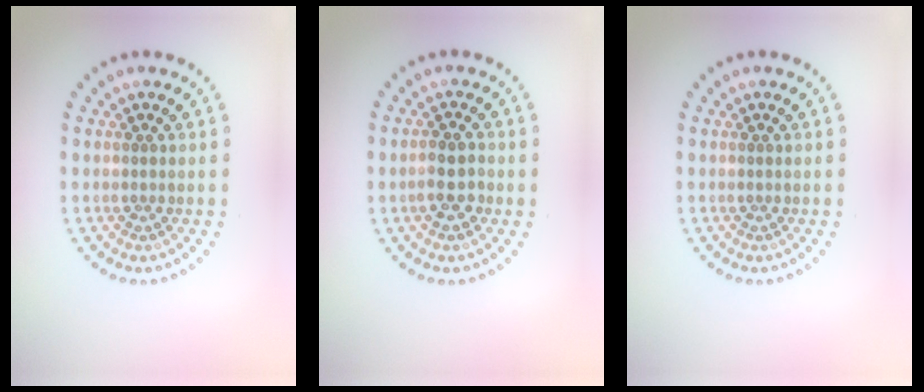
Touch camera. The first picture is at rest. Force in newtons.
{"total": 2.3, "press": 2.3, "slide": 0.6}
{"total": 0.0}